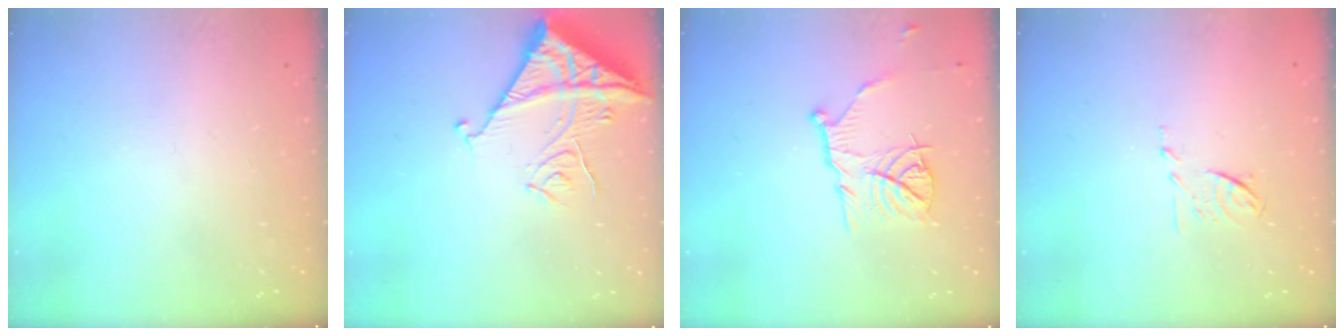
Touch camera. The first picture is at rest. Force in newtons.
{"total": 13.7, "press": 13.6, "slide": 1.1}
{"total": 11.2, "press": 11.2, "slide": 0.8}
{"total": 6.3, "press": 6.2, "slide": 1.0}